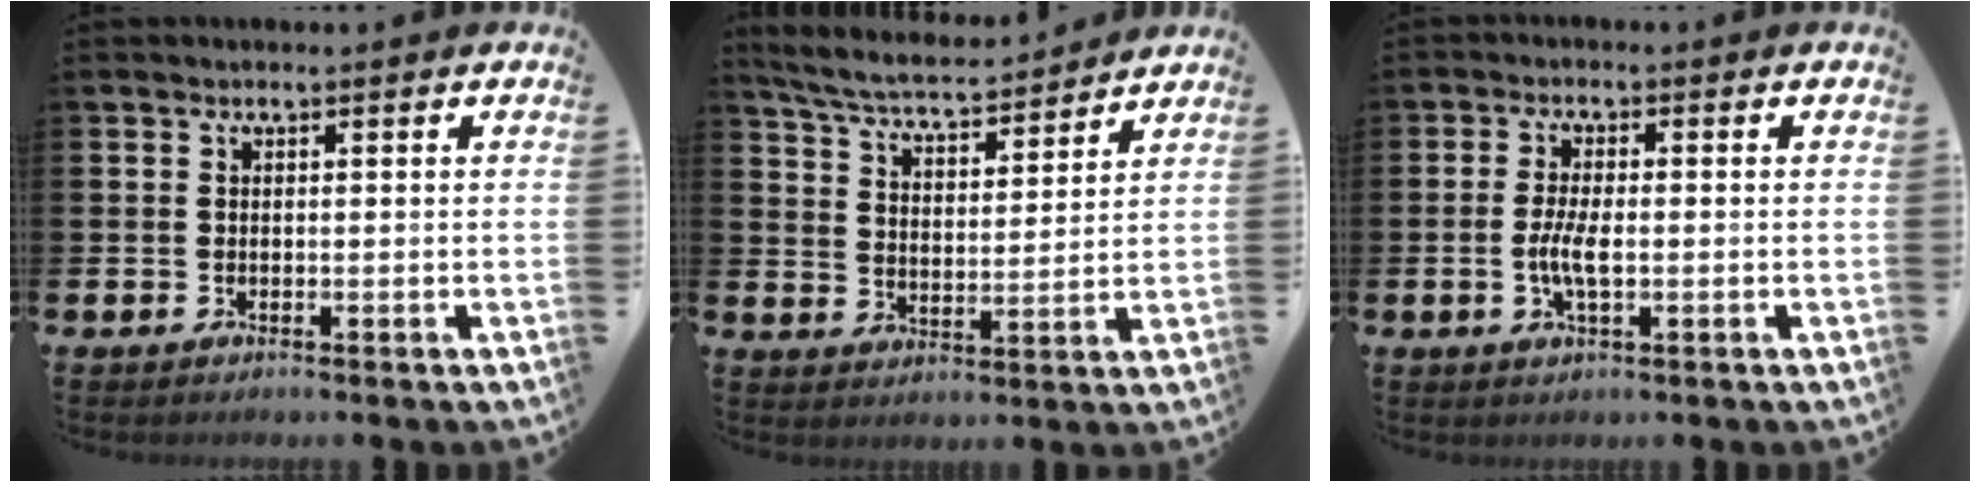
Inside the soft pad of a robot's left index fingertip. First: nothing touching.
{"total": 6.0, "force": [5.7, 0.8, 1.5], "torque": [-0.056, -0.038, 0.098]}
{"total": 3.7, "force": [-0.6, 1.3, 3.4], "torque": [-0.061, -0.004, -0.016]}